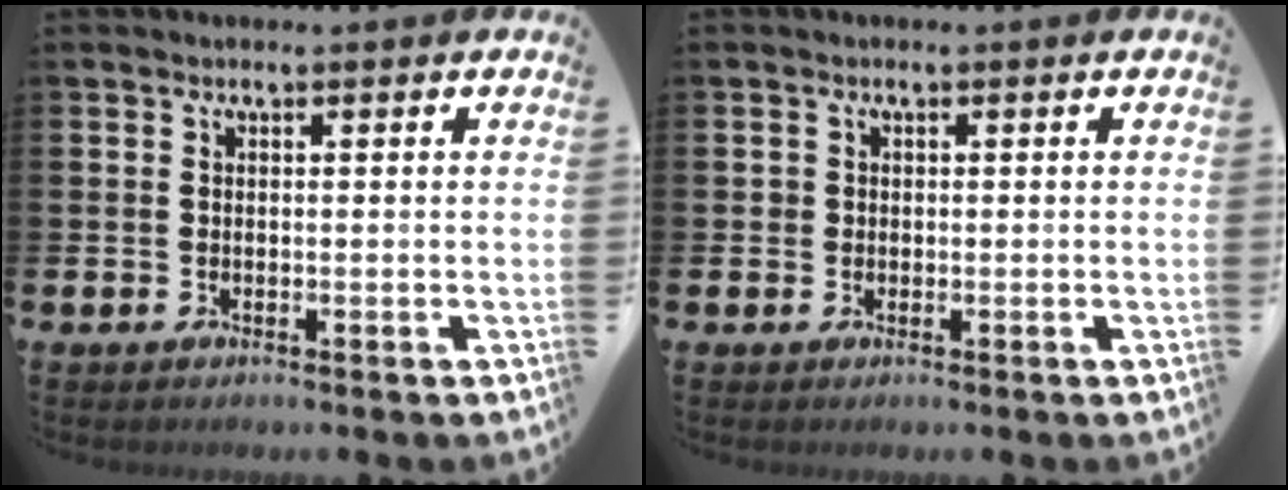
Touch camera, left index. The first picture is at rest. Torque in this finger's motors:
{"motor_torque": [0.02, 0.00, 0.00, 0.00]}